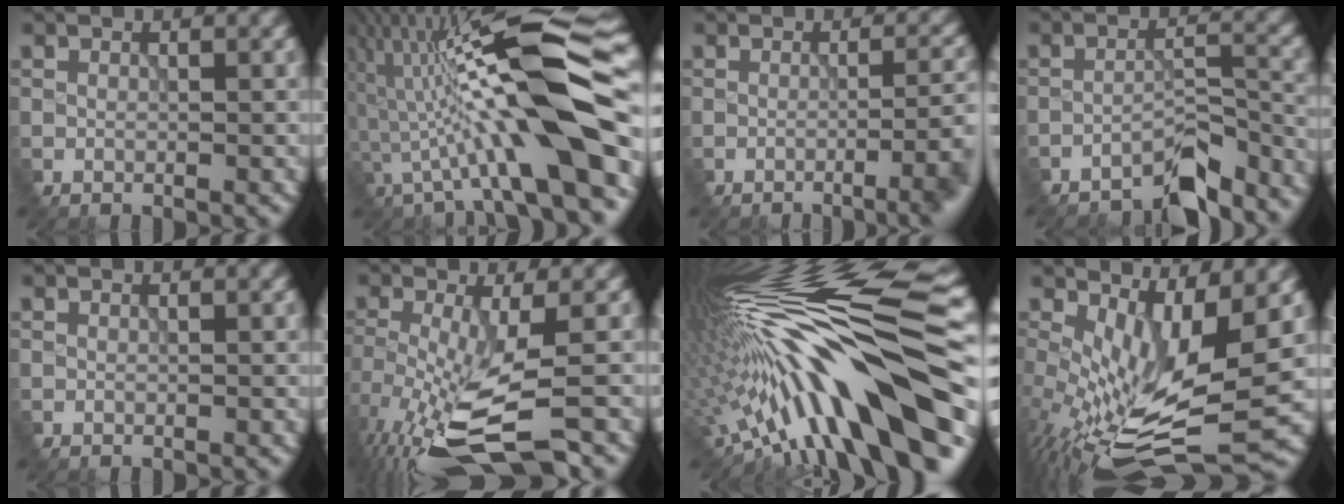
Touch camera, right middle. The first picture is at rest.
{"total": 13.6, "force": [-2.3, 2.2, 13.2], "torque": [-0.233, 0.034, -0.033]}
{"total": 5.6, "force": [-2.5, 1.8, 4.6], "torque": [-0.047, 0.004, -0.029]}
{"total": 6.2, "force": [-5.8, 1.2, 1.9], "torque": [-0.027, 0.008, -0.094]}
{"total": 0.0}
{"total": 8.6, "force": [-4.6, 2.1, 6.9], "torque": [-0.160, -0.018, -0.084]}
{"total": 17.1, "force": [-3.2, 4.2, 16.3], "torque": [-0.239, 0.039, -0.070]}
{"total": 9.6, "force": [0.0, 3.3, 9.0], "torque": [-0.193, -0.031, 0.015]}